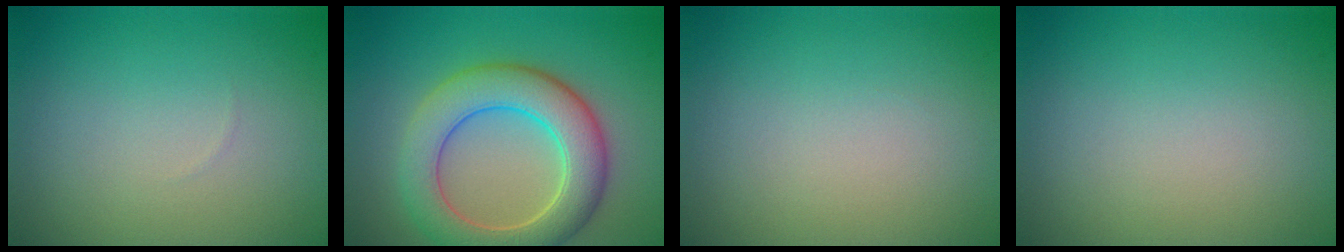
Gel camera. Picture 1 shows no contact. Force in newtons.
{"total": 7.1, "press": 7.1, "slide": 0.6}
{"total": 0.0}
{"total": 0.0}